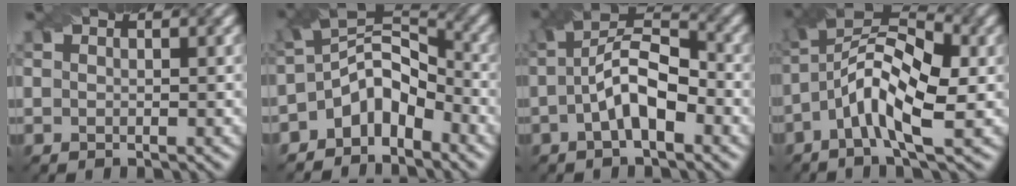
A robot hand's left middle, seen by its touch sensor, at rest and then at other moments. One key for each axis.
{"total": 6.3, "fx": -3.6, "fy": 3.5, "fz": 3.8, "tx": -0.045, "ty": 0.011, "tz": -0.079}
{"total": 6.4, "fx": -1.6, "fy": 2.7, "fz": 5.6, "tx": -0.100, "ty": 0.014, "tz": -0.031}
{"total": 8.6, "fx": -1.8, "fy": 3.0, "fz": 7.8, "tx": -0.144, "ty": 0.022, "tz": -0.047}